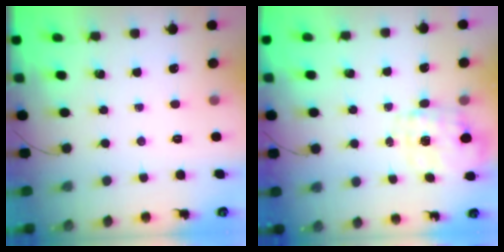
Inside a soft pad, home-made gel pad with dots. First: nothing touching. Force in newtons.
{"total": 3.6, "press": 3.5, "slide": 0.7}